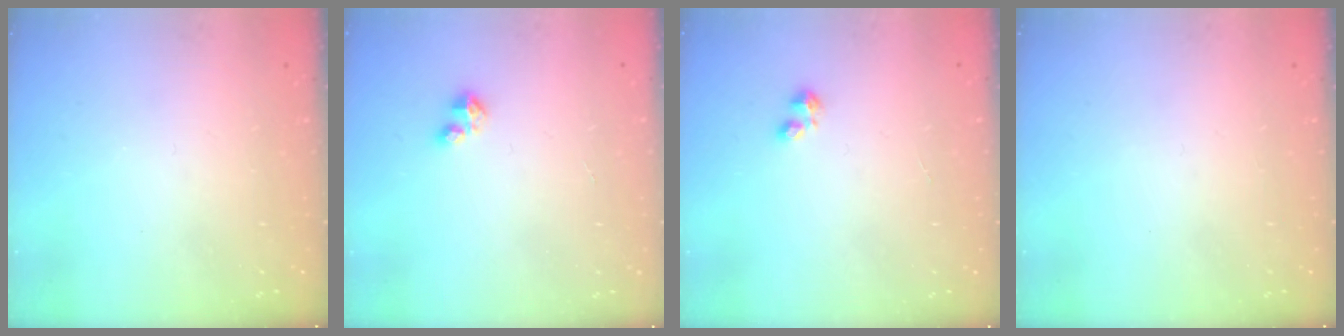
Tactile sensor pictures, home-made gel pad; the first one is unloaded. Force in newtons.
{"total": 2.1, "press": 2.1, "slide": 0.2}
{"total": 2.2, "press": 2.2, "slide": 0.4}
{"total": 0.0}